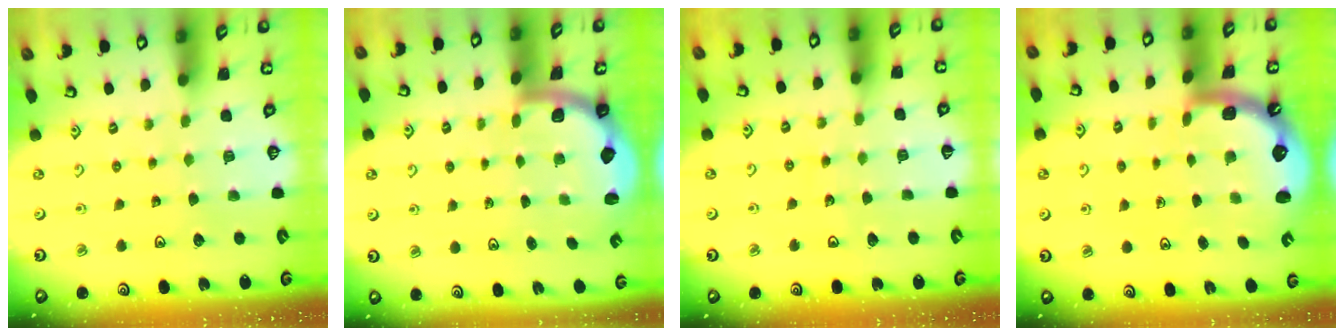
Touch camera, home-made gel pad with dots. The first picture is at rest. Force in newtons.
{"total": 2.0, "press": 2.0, "slide": 0.5}
{"total": 3.4, "press": 3.4, "slide": 0.3}
{"total": 1.5, "press": 1.4, "slide": 0.6}